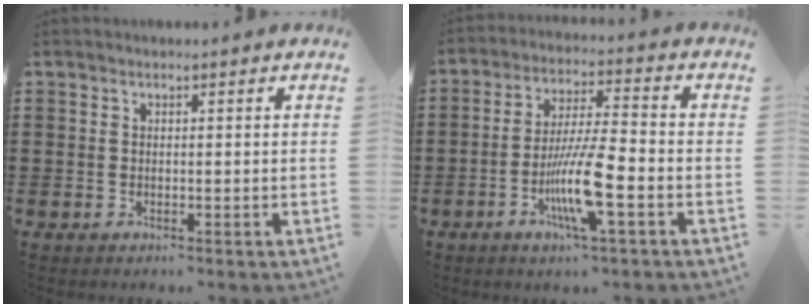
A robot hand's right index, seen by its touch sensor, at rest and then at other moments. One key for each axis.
{"total": 10.3, "fx": -3.5, "fy": 1.8, "fz": 9.5, "tx": -0.186, "ty": -0.009, "tz": -0.066}